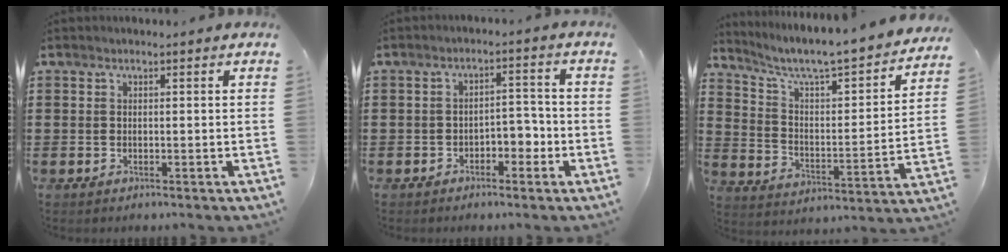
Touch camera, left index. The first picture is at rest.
{"total": 3.6, "force": [-2.4, 1.9, 2.0], "torque": [-0.038, 0.010, -0.050]}
{"total": 5.5, "force": [4.8, 0.3, 2.7], "torque": [-0.078, -0.047, 0.072]}